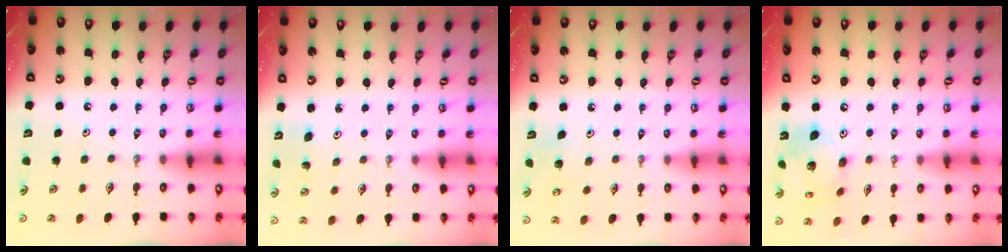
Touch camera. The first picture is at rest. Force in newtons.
{"total": 4.7, "press": 4.7, "slide": 0.4}
{"total": 6.8, "press": 6.7, "slide": 0.8}
{"total": 13.9, "press": 13.8, "slide": 1.3}